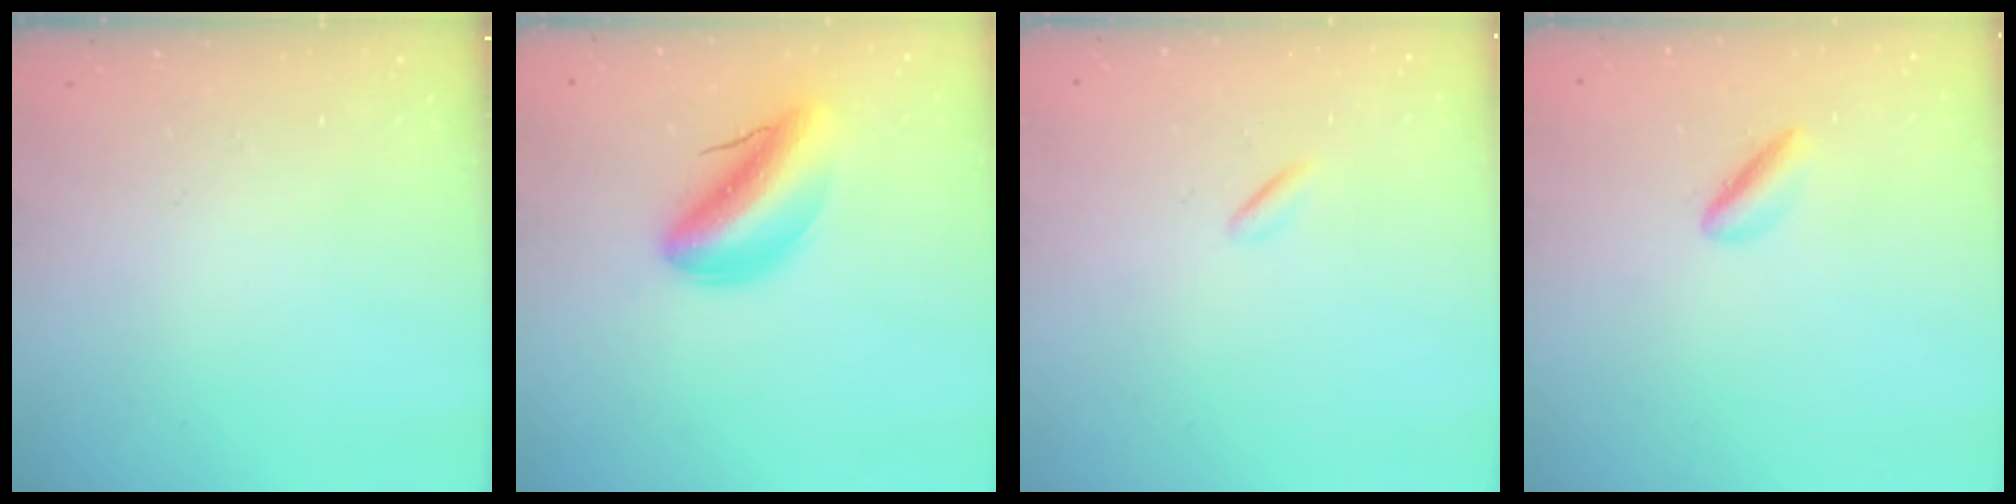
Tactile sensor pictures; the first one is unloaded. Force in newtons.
{"total": 10.3, "press": 9.7, "slide": 3.2}
{"total": 0.0}
{"total": 2.2, "press": 2.2, "slide": 0.4}